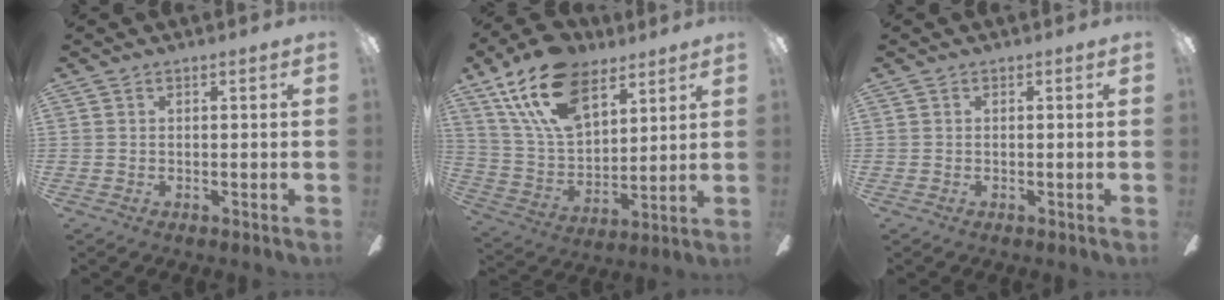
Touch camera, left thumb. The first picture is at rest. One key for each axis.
{"total": 20.2, "fx": 12.5, "fy": 11.0, "fz": 11.4, "tx": -0.238, "ty": -0.047, "tz": 0.229}
{"total": 0.0}